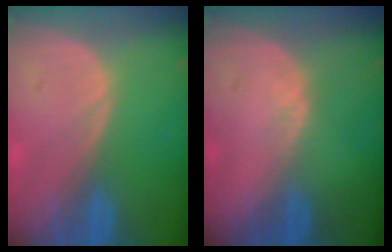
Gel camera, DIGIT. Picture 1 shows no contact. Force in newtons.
{"total": 1.0, "press": 0.7, "slide": 0.6}